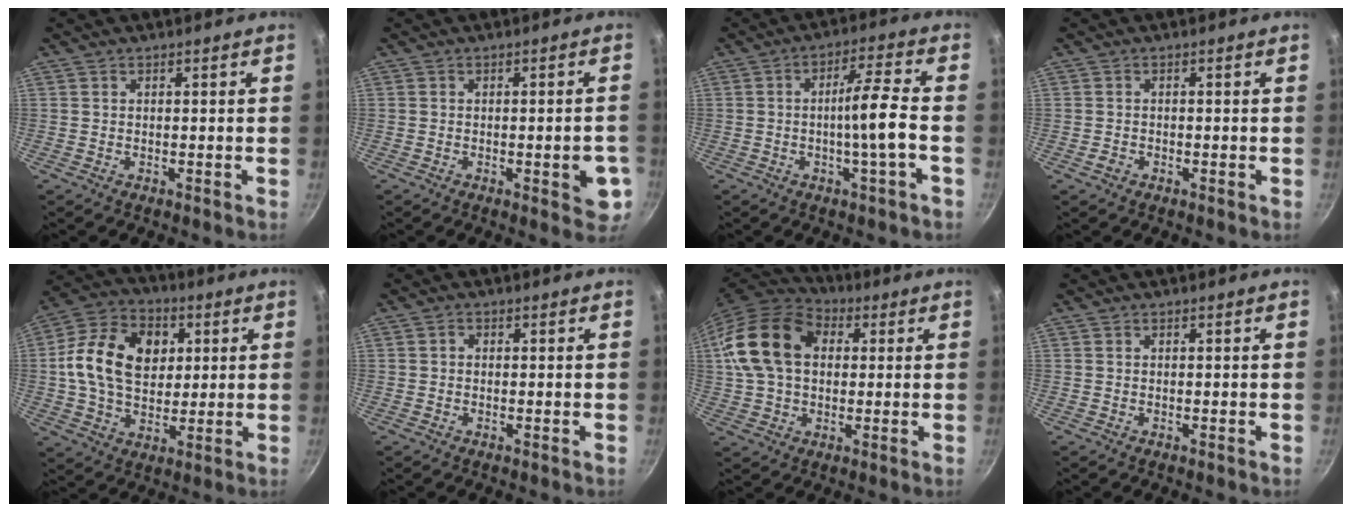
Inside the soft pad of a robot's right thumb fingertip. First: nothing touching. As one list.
[{"total": 8.7, "force": [-2.6, 2.9, 7.8], "torque": [-0.070, 0.022, -0.028]}, {"total": 8.1, "force": [-2.0, -0.1, 7.9], "torque": [-0.131, 0.021, -0.033]}, {"total": 1.1, "force": [-0.8, 0.7, 0.5], "torque": [-0.012, 0.003, -0.014]}, {"total": 17.1, "force": [3.1, 12.3, 11.4], "torque": [-0.174, 0.011, 0.042]}, {"total": 1.0, "force": [0.0, 0.9, 0.5], "torque": [-0.009, 0.006, -0.001]}, {"total": 18.0, "force": [3.4, 12.9, 12.1], "torque": [-0.212, 0.025, 0.048]}, {"total": 0.0}]